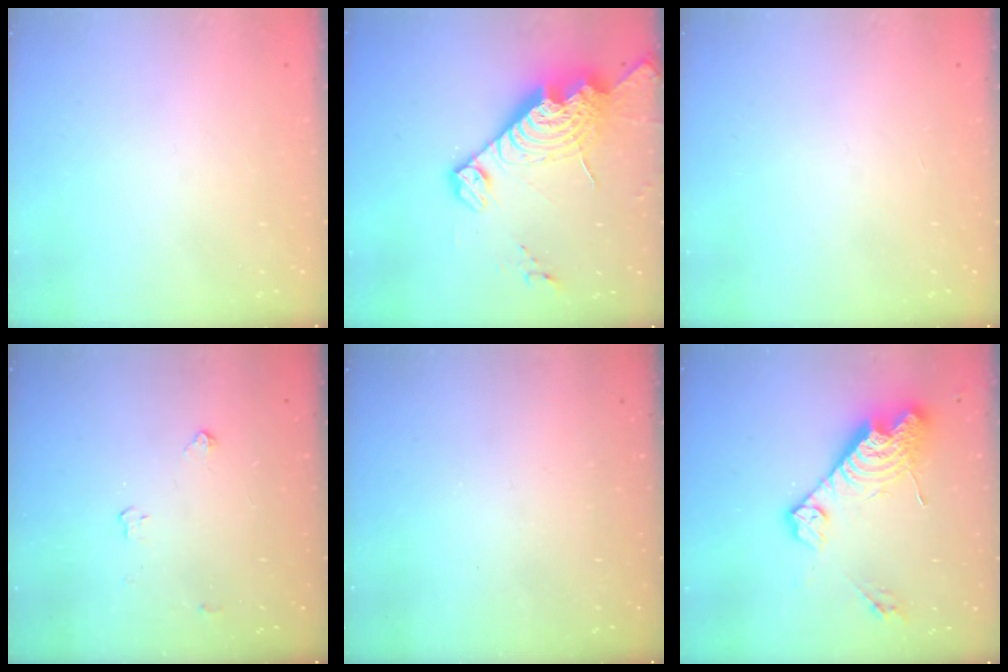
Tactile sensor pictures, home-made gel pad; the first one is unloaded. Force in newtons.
{"total": 21.8, "press": 21.7, "slide": 2.0}
{"total": 0.0}
{"total": 2.8, "press": 2.8, "slide": 0.4}
{"total": 0.0}
{"total": 17.8, "press": 17.7, "slide": 1.2}